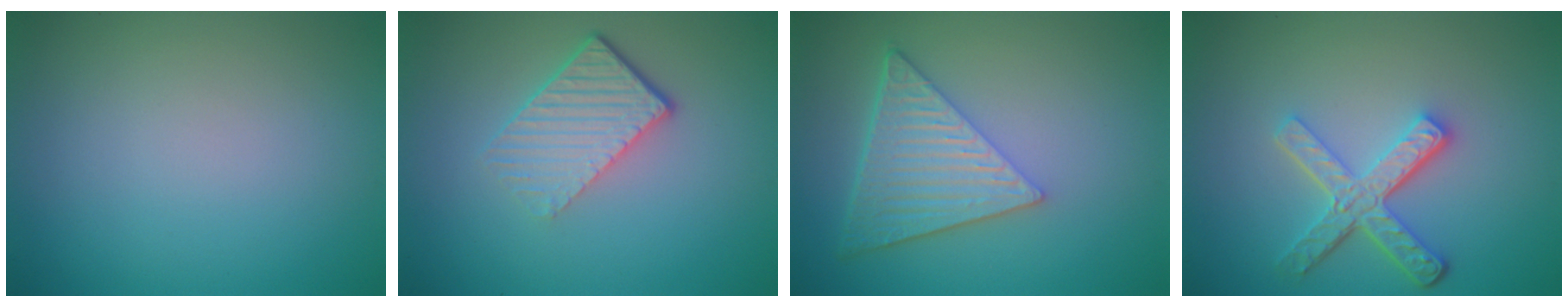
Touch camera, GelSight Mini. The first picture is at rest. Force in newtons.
{"total": 4.3, "press": 2.9, "slide": 3.1}
{"total": 6.8, "press": 4.7, "slide": 4.8}
{"total": 4.5, "press": 3.3, "slide": 3.0}